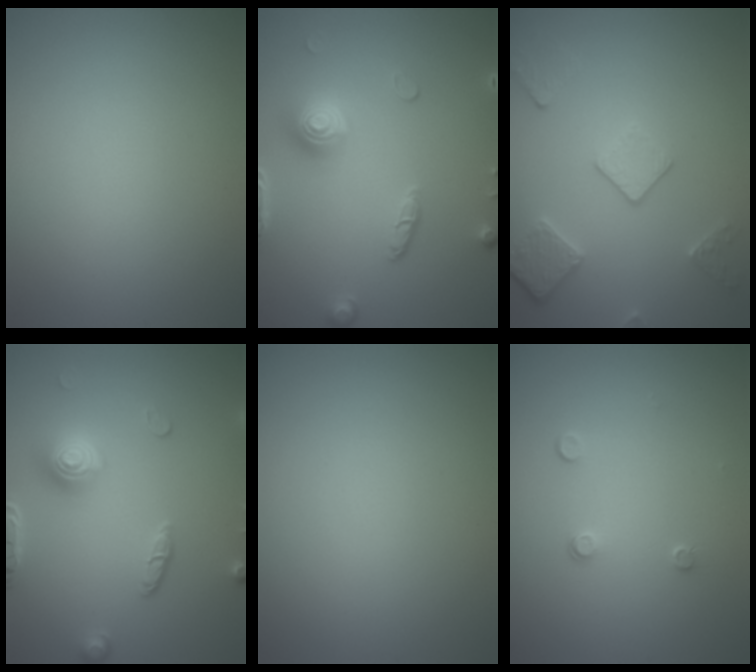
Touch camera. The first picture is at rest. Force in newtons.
{"total": 4.1, "press": 3.5, "slide": 2.1}
{"total": 3.6, "press": 3.0, "slide": 2.1}
{"total": 4.4, "press": 3.6, "slide": 2.5}
{"total": 0.0}
{"total": 0.9, "press": 0.6, "slide": 0.6}